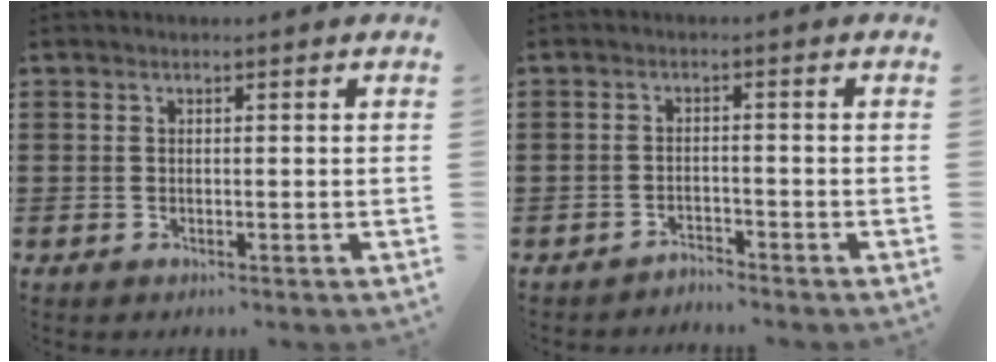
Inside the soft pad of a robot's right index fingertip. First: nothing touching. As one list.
[{"total": 2.0, "force": [-2.0, 0.0, -0.2], "torque": [-0.004, 0.002, -0.043]}]